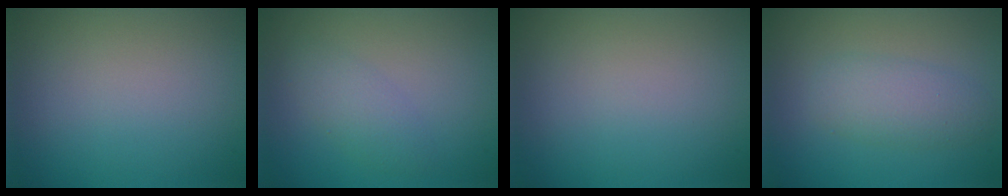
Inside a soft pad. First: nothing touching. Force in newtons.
{"total": 2.0, "press": 2.0, "slide": 0.1}
{"total": 0.0}
{"total": 2.4, "press": 2.3, "slide": 0.1}